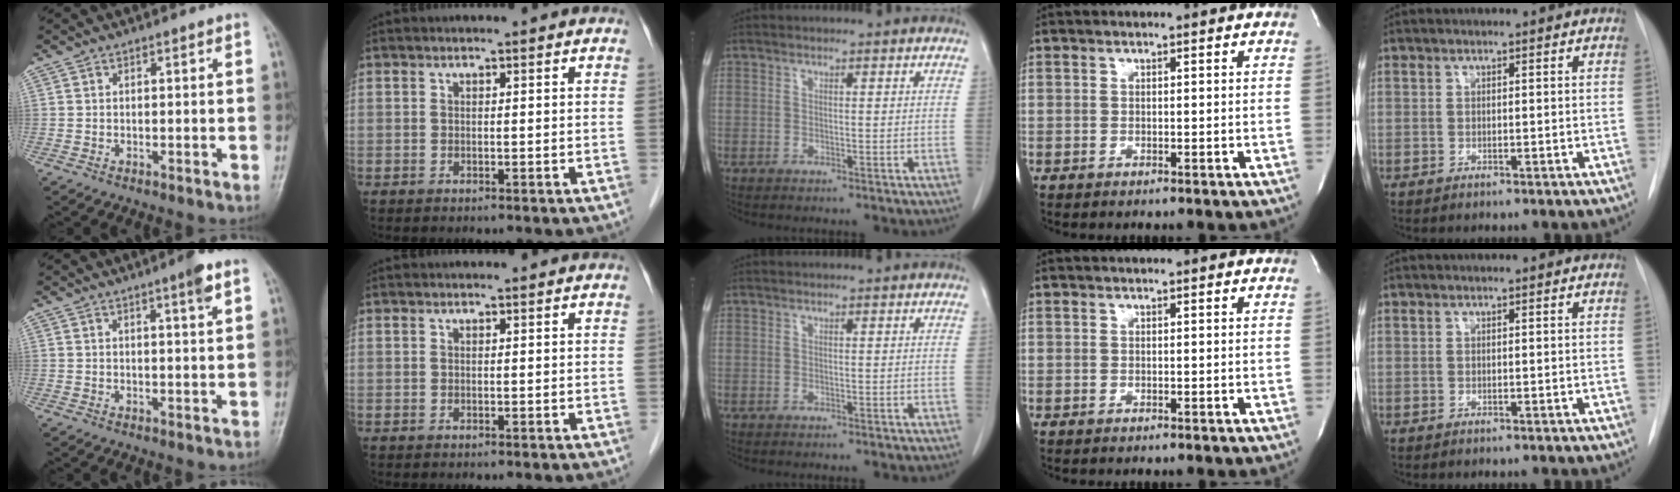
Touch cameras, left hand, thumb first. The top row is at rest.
{"thumb": {"total": 3.4, "force": [1.9, 0.1, 2.8], "torque": [-0.044, -0.007, 0.030]}}